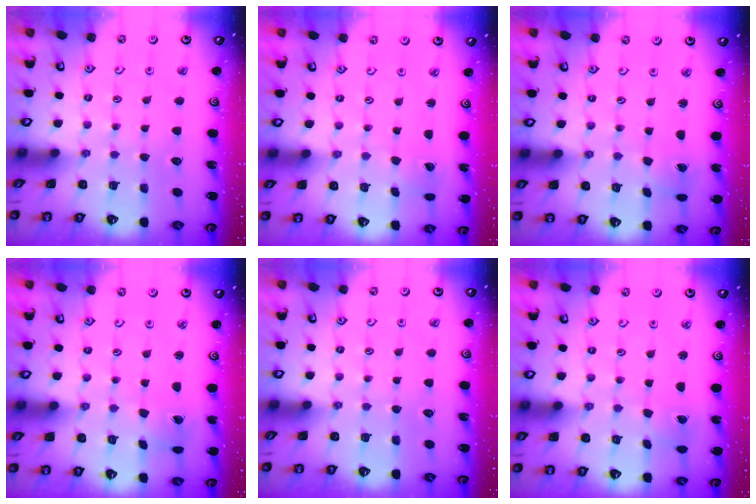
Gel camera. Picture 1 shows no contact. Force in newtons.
{"total": 1.5, "press": 1.5, "slide": 0.1}
{"total": 1.2, "press": 1.2, "slide": 0.1}
{"total": 2.1, "press": 2.1, "slide": 0.2}
{"total": 0.0}
{"total": 2.1, "press": 2.1, "slide": 0.1}